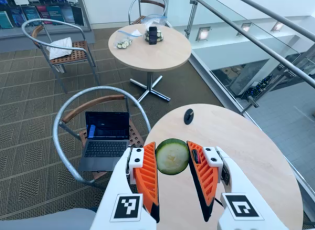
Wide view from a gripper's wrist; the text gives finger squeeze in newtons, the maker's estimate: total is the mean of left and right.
{"total": 8.6, "left": 9.2, "right": 8.0}